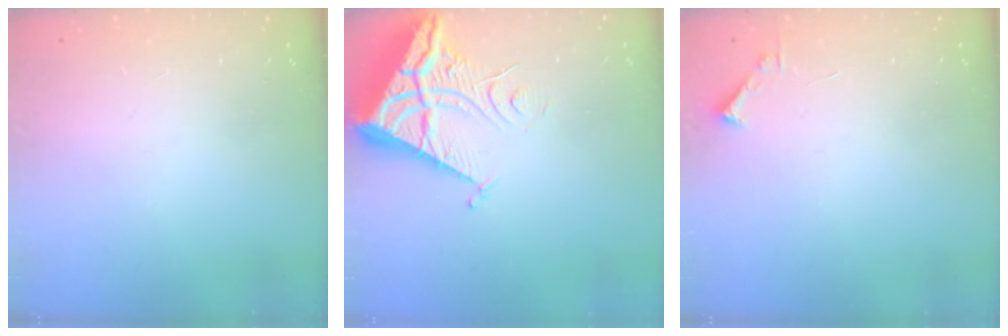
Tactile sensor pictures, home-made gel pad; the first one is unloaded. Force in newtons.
{"total": 9.6, "press": 9.5, "slide": 1.1}
{"total": 1.7, "press": 1.7, "slide": 0.2}